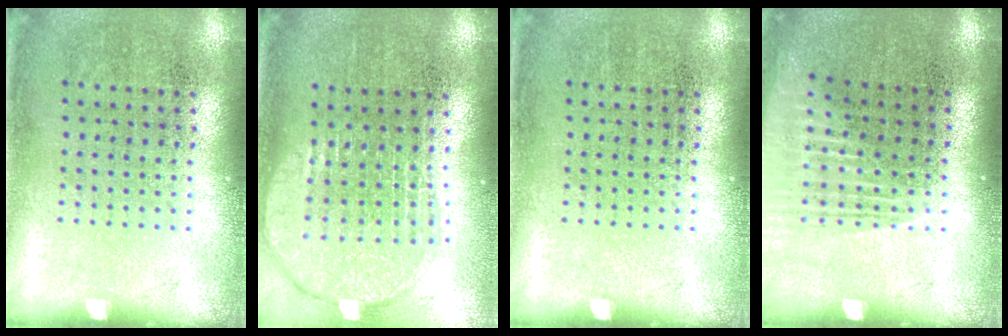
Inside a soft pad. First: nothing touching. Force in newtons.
{"total": 2.0, "press": 1.6, "slide": 1.1}
{"total": 0.0}
{"total": 1.3, "press": 1.2, "slide": 0.2}